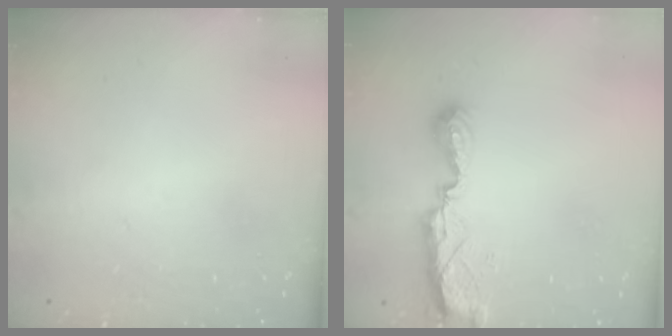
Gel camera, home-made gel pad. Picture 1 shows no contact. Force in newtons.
{"total": 8.8, "press": 8.7, "slide": 0.4}